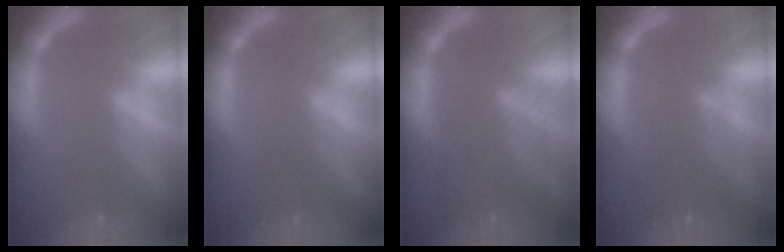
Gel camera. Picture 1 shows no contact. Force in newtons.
{"total": 2.0}
{"total": 7.6}
{"total": 4.1}